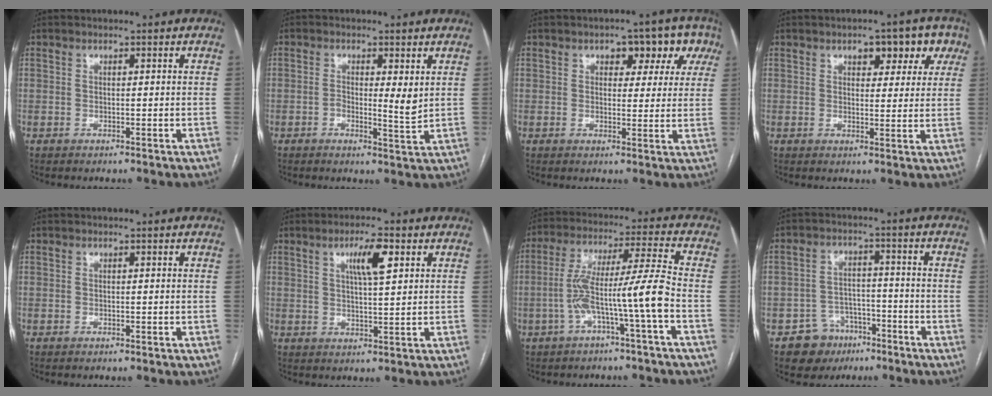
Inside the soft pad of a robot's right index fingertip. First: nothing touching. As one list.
[{"total": 3.7, "force": [0.6, 0.9, 3.6], "torque": [-0.052, -0.002, 0.009]}, {"total": 7.9, "force": [3.6, 4.6, 5.4], "torque": [-0.043, 0.029, 0.040]}, {"total": 7.1, "force": [3.7, 3.7, 4.8], "torque": [-0.039, 0.020, 0.043]}, {"total": 0.0}, {"total": 5.9, "force": [2.6, 0.8, 5.2], "torque": [-0.092, 0.004, 0.043]}, {"total": 10.3, "force": [-3.2, -0.9, 9.7], "torque": [-0.186, 0.032, -0.055]}, {"total": 7.0, "force": [-4.3, 5.5, 1.2], "torque": [-0.013, 0.014, -0.061]}]